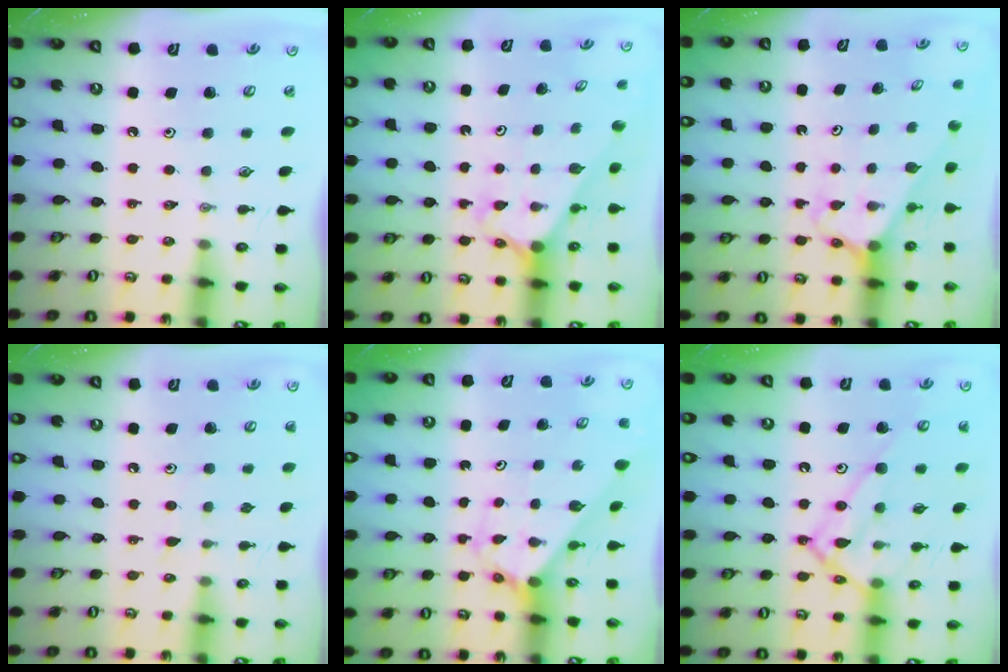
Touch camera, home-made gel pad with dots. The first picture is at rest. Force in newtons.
{"total": 2.3, "press": 2.3, "slide": 0.2}
{"total": 2.6, "press": 2.6, "slide": 0.2}
{"total": 3.6, "press": 3.6, "slide": 0.4}
{"total": 2.6, "press": 2.6, "slide": 0.2}
{"total": 15.9, "press": 15.9, "slide": 1.3}